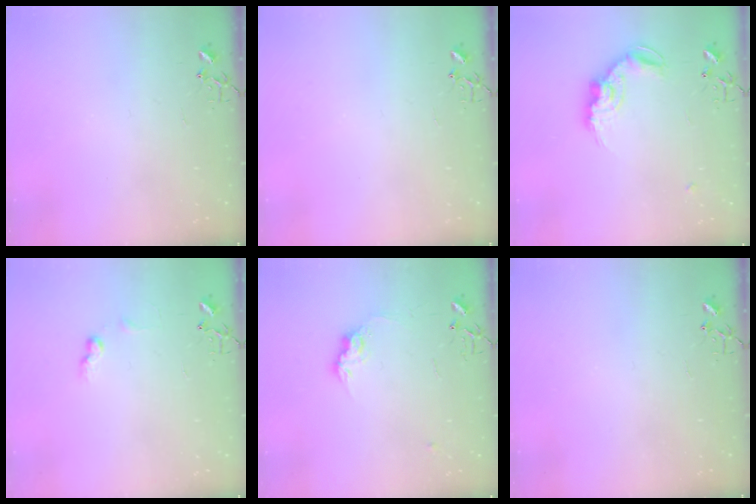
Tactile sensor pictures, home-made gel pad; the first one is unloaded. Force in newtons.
{"total": 0.0}
{"total": 12.7, "press": 12.7, "slide": 0.5}
{"total": 6.0, "press": 6.0, "slide": 0.8}
{"total": 9.4, "press": 9.3, "slide": 0.5}
{"total": 0.0}